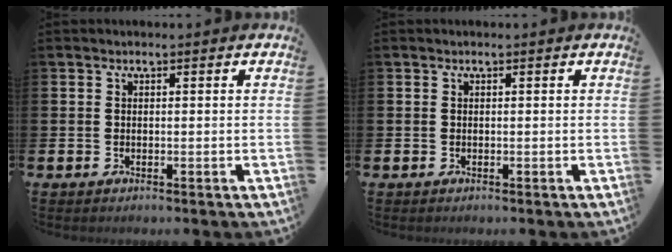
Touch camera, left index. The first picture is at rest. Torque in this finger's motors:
{"motor_torque": [-0.13, -0.07, -0.01, -0.01]}